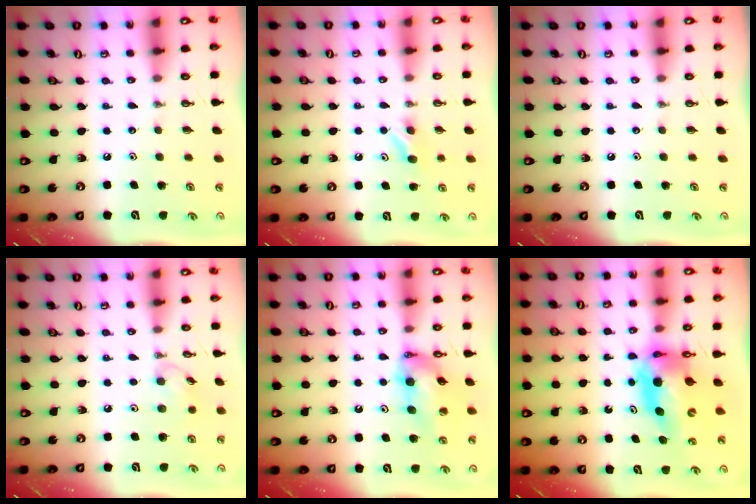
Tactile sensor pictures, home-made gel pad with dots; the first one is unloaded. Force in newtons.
{"total": 4.0, "press": 3.9, "slide": 0.6}
{"total": 0.0}
{"total": 6.3, "press": 6.2, "slide": 1.0}
{"total": 12.2, "press": 12.1, "slide": 1.2}
{"total": 12.1, "press": 12.1, "slide": 1.2}